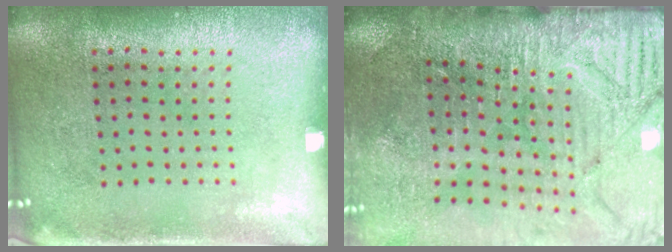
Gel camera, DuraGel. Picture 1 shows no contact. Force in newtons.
{"total": 4.4, "press": 3.8, "slide": 2.2}